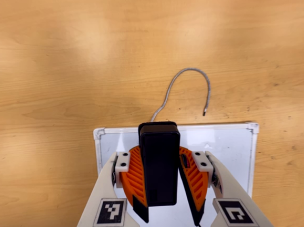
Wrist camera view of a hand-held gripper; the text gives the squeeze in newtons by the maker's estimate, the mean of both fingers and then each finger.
{"total": 10.0, "left": 9.9, "right": 10.0}